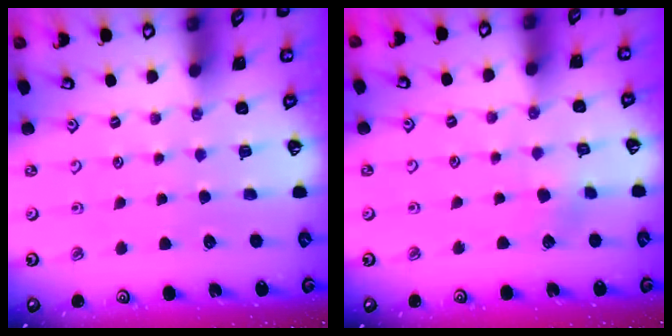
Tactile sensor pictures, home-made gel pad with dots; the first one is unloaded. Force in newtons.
{"total": 2.9, "press": 2.9, "slide": 0.2}